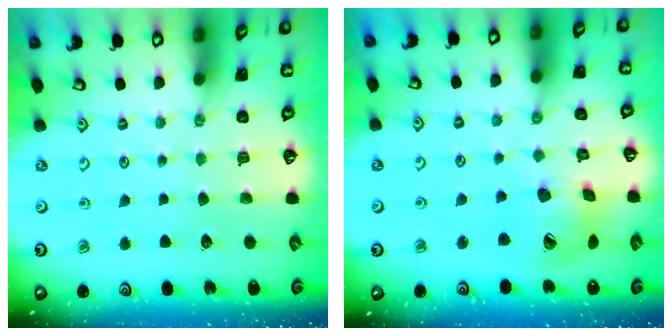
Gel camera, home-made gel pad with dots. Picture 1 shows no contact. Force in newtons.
{"total": 15.5, "press": 15.3, "slide": 2.4}